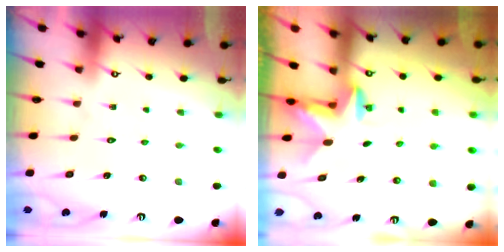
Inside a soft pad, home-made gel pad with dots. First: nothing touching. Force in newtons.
{"total": 2.4, "press": 2.4, "slide": 0.4}